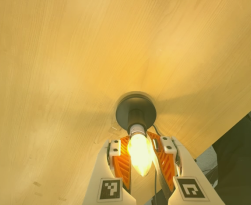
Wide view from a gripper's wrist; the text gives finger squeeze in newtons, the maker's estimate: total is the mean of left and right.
{"total": 16.7, "left": 25.1, "right": 8.4}